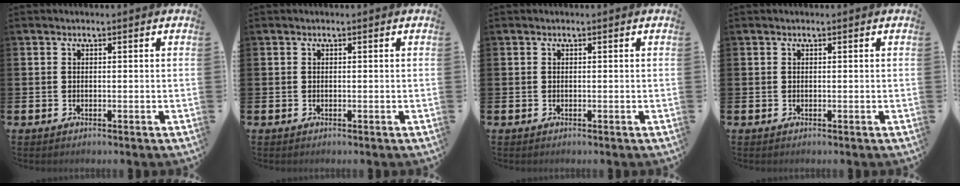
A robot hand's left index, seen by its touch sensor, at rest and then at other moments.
{"total": 0.0}
{"total": 0.0}
{"total": 0.0}